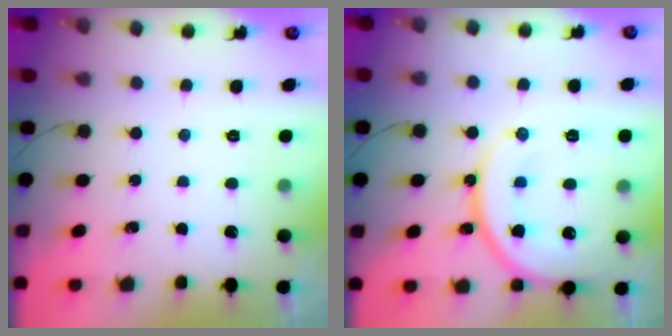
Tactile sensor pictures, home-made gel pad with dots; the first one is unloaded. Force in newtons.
{"total": 15.7, "press": 15.6, "slide": 1.5}